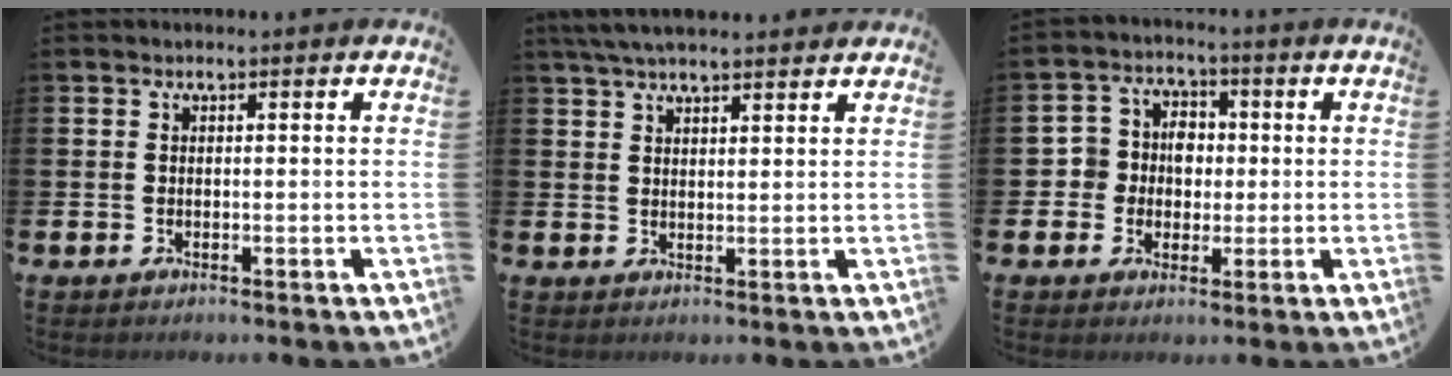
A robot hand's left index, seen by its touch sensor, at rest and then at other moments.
{"total": 4.7, "force": [4.2, 0.8, 1.9], "torque": [-0.043, -0.008, 0.077]}
{"total": 4.9, "force": [0.1, 4.7, 1.4], "torque": [-0.045, 0.016, -0.003]}